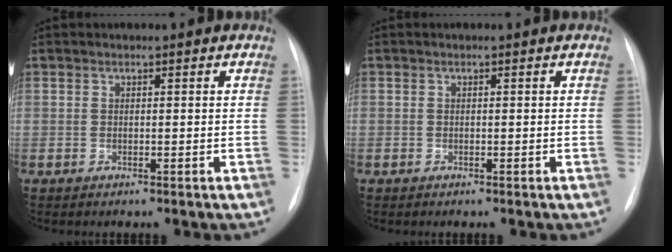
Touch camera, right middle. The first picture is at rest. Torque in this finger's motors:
{"motor_torque": [0.76, -0.76, -0.05, -0.21]}